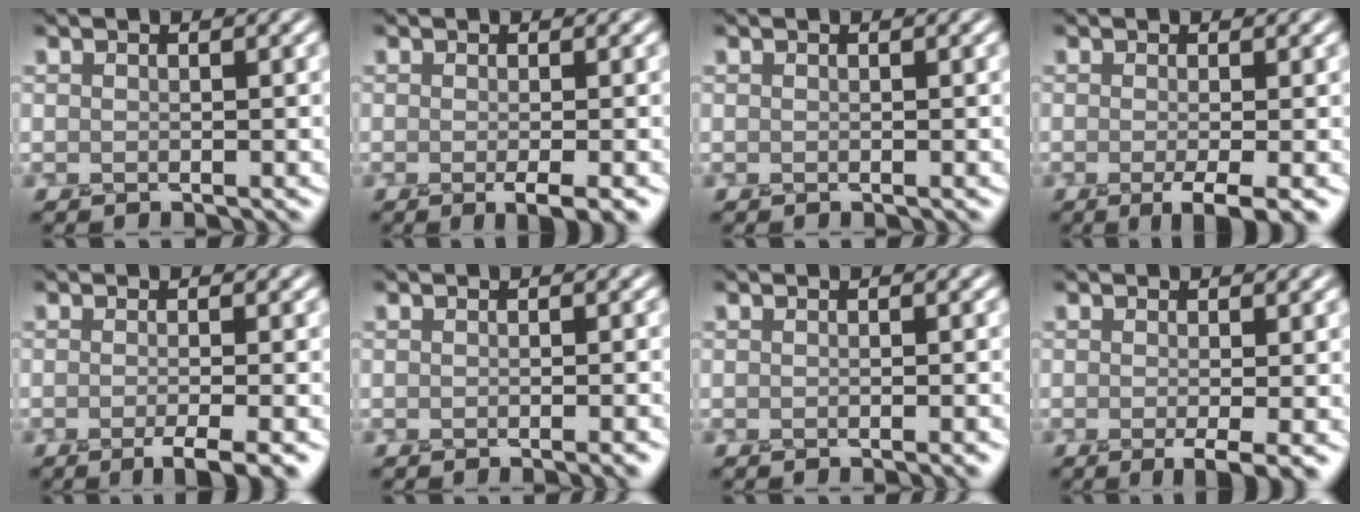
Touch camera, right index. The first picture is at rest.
{"total": 2.7, "force": [-1.1, 0.5, 2.3], "torque": [-0.021, -0.012, -0.016]}
{"total": 0.0}
{"total": 3.5, "force": [-1.6, 0.7, 3.1], "torque": [-0.038, -0.018, -0.023]}
{"total": 3.5, "force": [-1.9, 0.7, 2.8], "torque": [-0.027, -0.014, -0.033]}
{"total": 1.7, "force": [-1.0, 0.5, 1.3], "torque": [0.003, -0.010, -0.010]}
{"total": 1.4, "force": [-0.9, 0.4, 1.0], "torque": [0.002, -0.010, -0.010]}
{"total": 3.2, "force": [-1.2, 0.6, 2.9], "torque": [-0.033, -0.014, -0.016]}